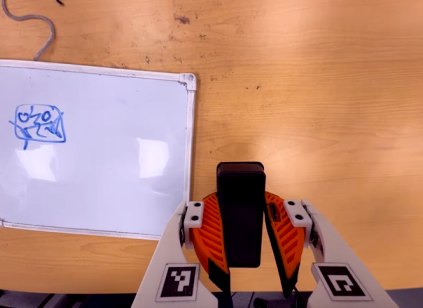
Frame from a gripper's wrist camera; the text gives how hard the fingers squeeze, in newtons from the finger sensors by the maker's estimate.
{"total": 9.8, "left": 8.0, "right": 11.7}